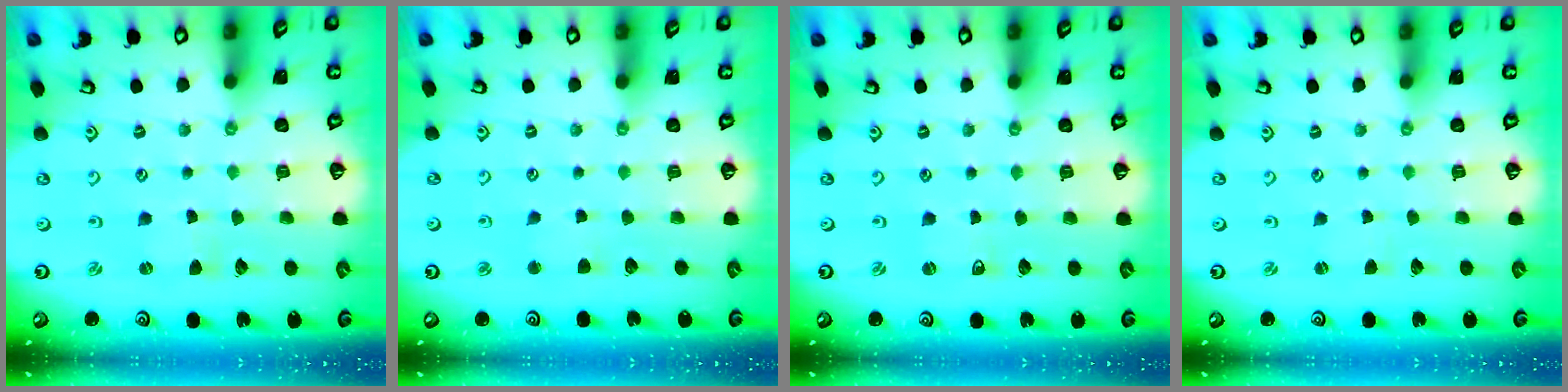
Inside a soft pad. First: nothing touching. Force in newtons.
{"total": 2.4, "press": 2.3, "slide": 0.5}
{"total": 2.3, "press": 2.3, "slide": 0.4}
{"total": 1.2, "press": 1.2, "slide": 0.2}